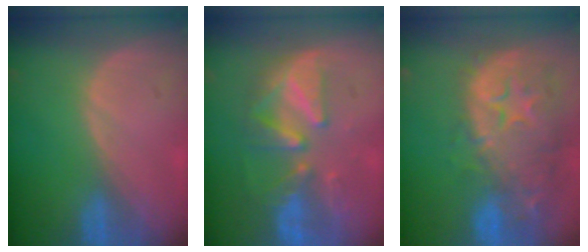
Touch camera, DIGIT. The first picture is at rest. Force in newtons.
{"total": 8.3, "press": 8.1, "slide": 2.0}
{"total": 14.0, "press": 11.3, "slide": 8.2}